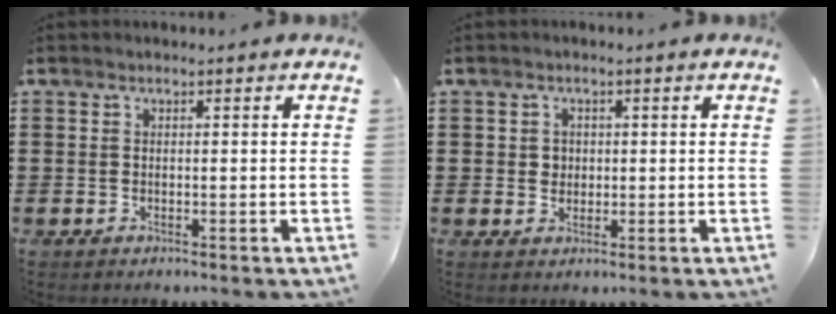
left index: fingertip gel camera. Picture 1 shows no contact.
{"total": 2.4, "force": [0.5, 2.3, 0.7], "torque": [-0.024, 0.010, 0.007]}